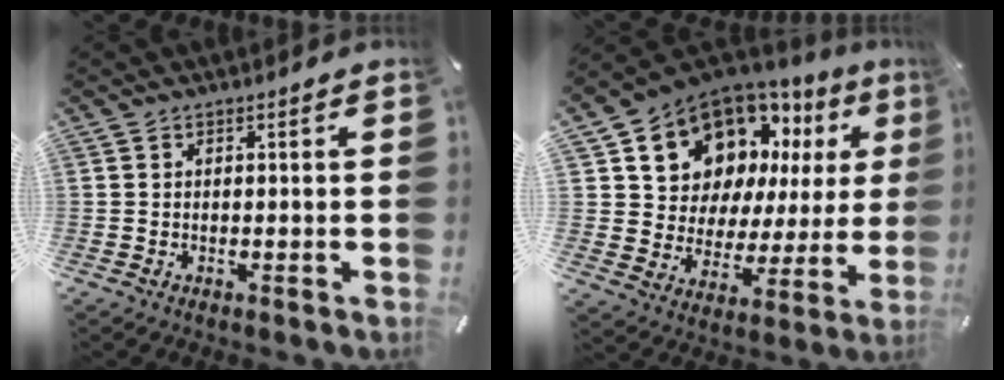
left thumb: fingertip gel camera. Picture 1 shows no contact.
{"total": 14.6, "force": [10.1, 9.1, 5.2], "torque": [-0.096, -0.086, 0.180]}